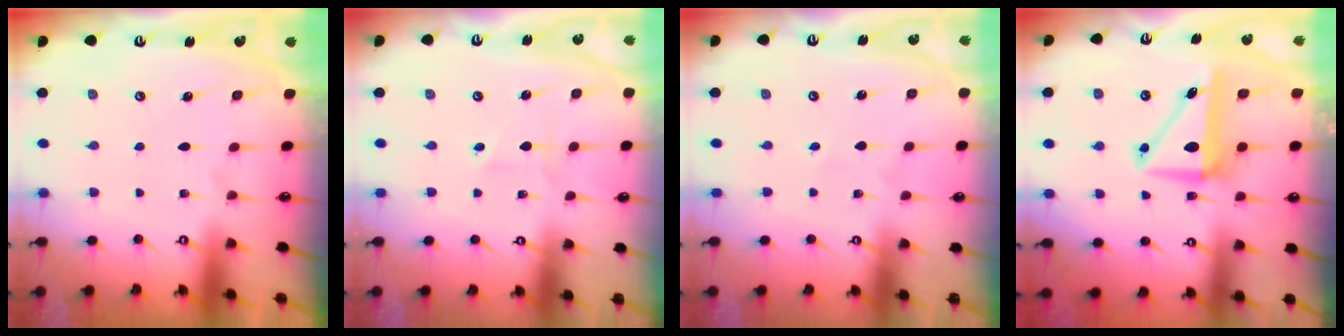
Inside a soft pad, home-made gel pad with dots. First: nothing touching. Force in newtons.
{"total": 1.6, "press": 1.3, "slide": 0.9}
{"total": 1.7, "press": 1.6, "slide": 0.5}
{"total": 7.9, "press": 7.7, "slide": 1.8}